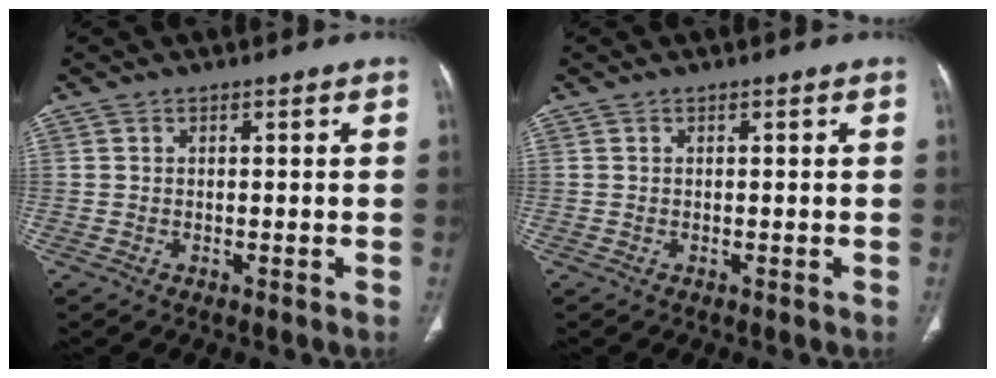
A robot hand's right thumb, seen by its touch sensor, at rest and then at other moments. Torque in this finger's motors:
{"motor_torque": [0.26, -0.28, 0.28, -0.44, 0.05]}